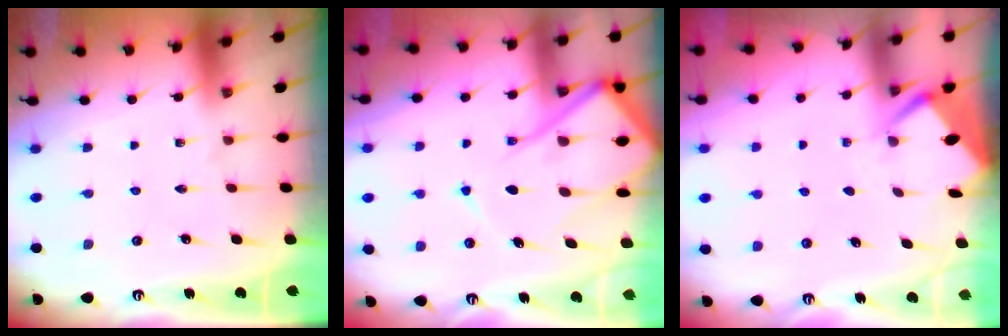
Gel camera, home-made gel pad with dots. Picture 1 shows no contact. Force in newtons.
{"total": 16.0, "press": 15.9, "slide": 1.5}
{"total": 2.6, "press": 2.6, "slide": 0.4}